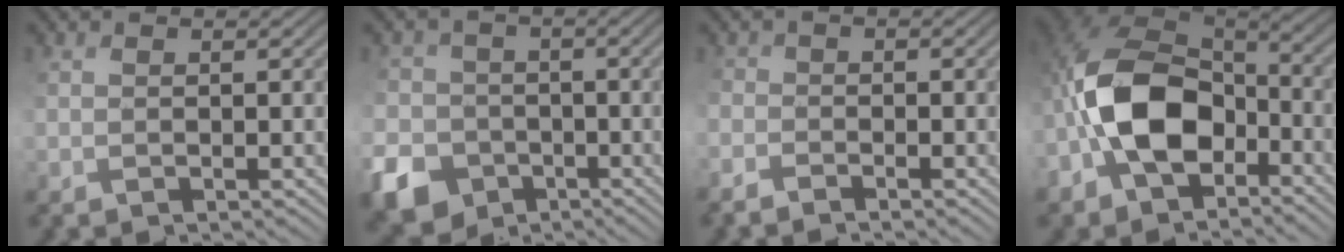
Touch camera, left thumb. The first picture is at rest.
{"total": 9.5, "force": [-4.3, 7.9, 3.2], "torque": [-0.100, -0.030, -0.086]}
{"total": 2.7, "force": [-2.4, 1.1, 0.5], "torque": [-0.011, -0.004, -0.055]}
{"total": 12.6, "force": [-3.6, 7.7, 9.3], "torque": [-0.198, 0.008, -0.082]}